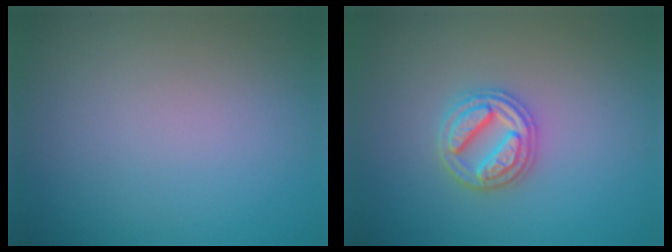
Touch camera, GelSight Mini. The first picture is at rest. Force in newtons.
{"total": 3.1, "press": 3.1, "slide": 0.4}